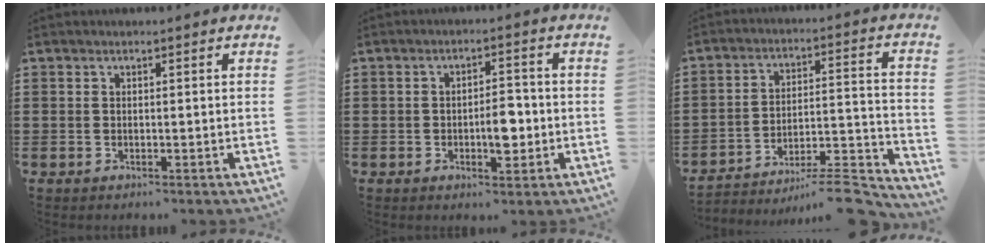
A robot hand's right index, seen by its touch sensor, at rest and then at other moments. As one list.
[{"total": 4.7, "force": [-1.1, 2.1, 4.0], "torque": [-0.055, -0.001, -0.023]}, {"total": 7.6, "force": [-6.8, 1.0, 3.3], "torque": [-0.044, 0.007, -0.134]}]